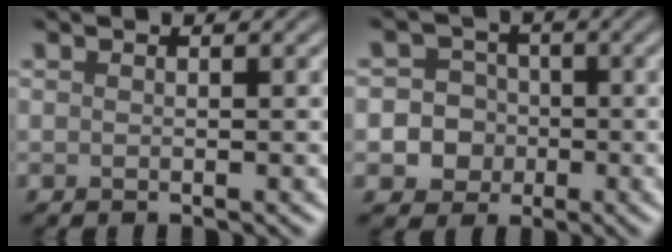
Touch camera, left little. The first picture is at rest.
{"total": 7.0, "force": [-1.6, 6.7, 1.6], "torque": [-0.013, 0.006, -0.063]}